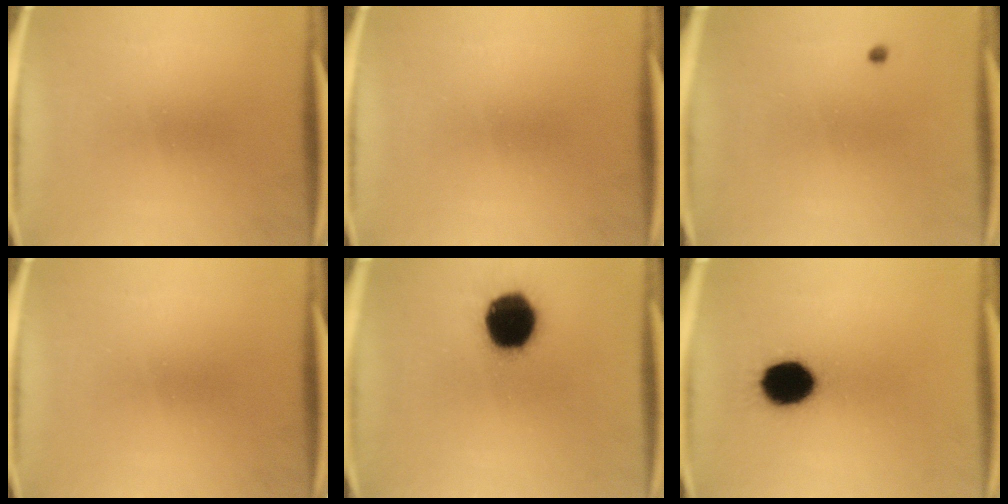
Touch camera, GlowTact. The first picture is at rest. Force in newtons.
{"total": 0.0}
{"total": 0.5}
{"total": 0.0}
{"total": 17.2}
{"total": 13.5}